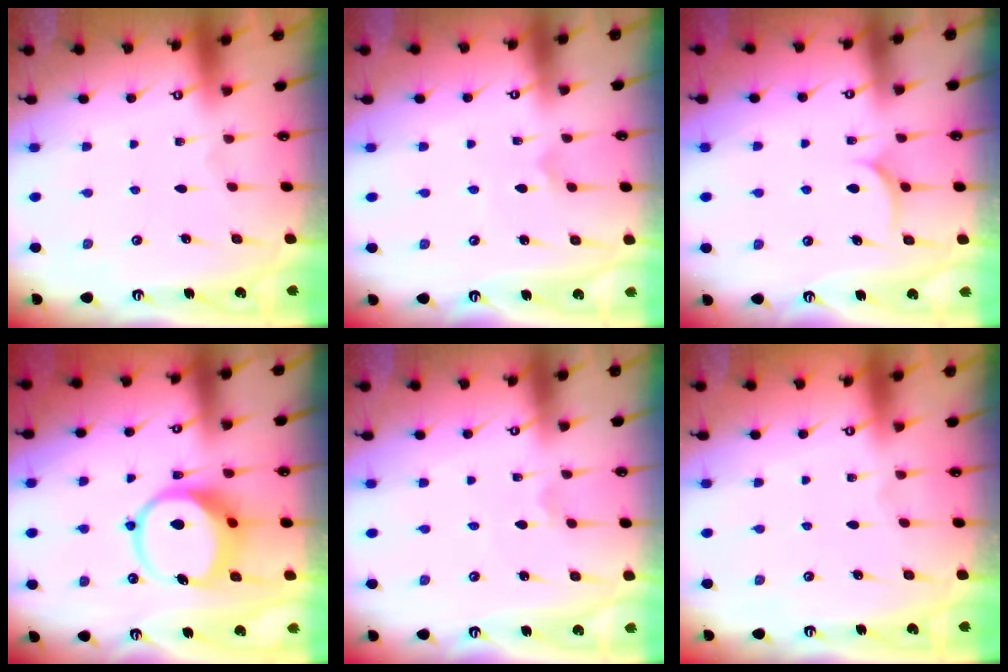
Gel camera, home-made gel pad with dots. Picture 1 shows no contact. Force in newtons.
{"total": 2.8, "press": 2.8, "slide": 0.4}
{"total": 7.2, "press": 7.2, "slide": 0.2}
{"total": 9.3, "press": 9.2, "slide": 1.3}
{"total": 1.2, "press": 1.1, "slide": 0.2}
{"total": 0.0}